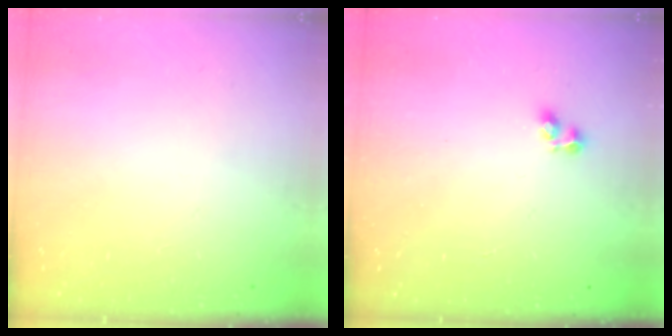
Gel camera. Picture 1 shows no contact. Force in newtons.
{"total": 1.9, "press": 1.9, "slide": 0.3}